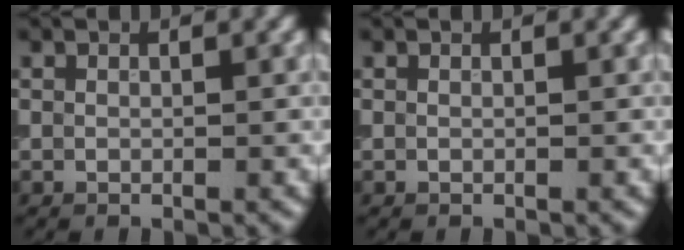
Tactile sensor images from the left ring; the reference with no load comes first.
{"total": 0.0}